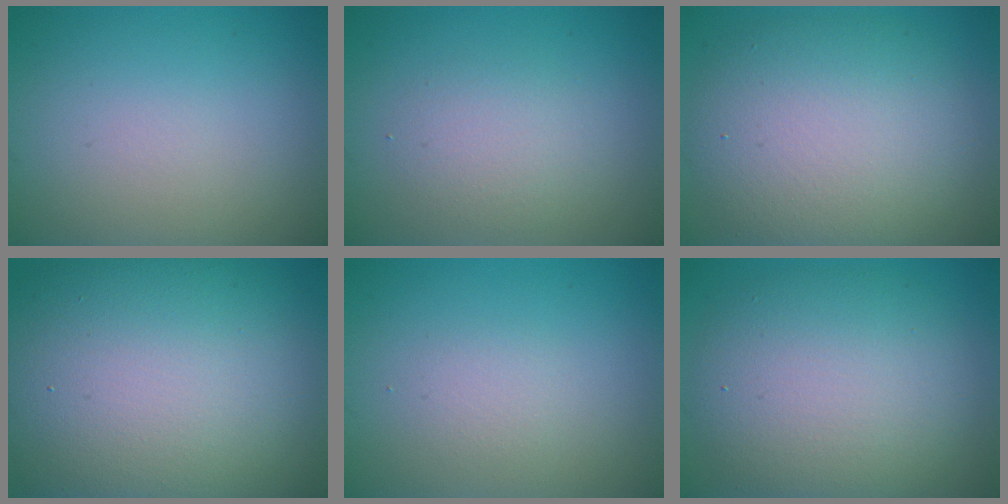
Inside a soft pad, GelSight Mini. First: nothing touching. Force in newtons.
{"total": 2.3, "press": 2.3, "slide": 0.1}
{"total": 9.3, "press": 9.3, "slide": 0.8}
{"total": 16.9, "press": 16.9, "slide": 0.6}
{"total": 1.3, "press": 1.3, "slide": 0.0}
{"total": 8.7, "press": 8.7, "slide": 0.5}